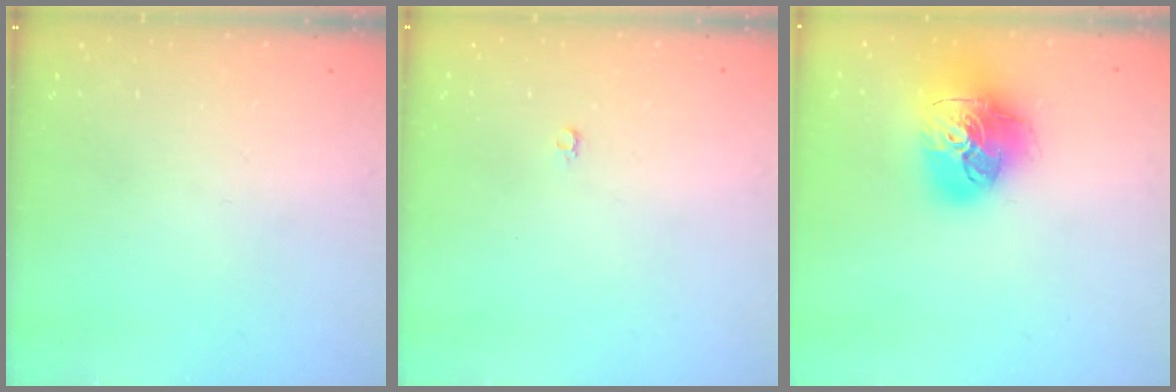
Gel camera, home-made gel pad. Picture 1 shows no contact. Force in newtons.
{"total": 2.2, "press": 2.2, "slide": 0.2}
{"total": 20.5, "press": 20.4, "slide": 2.4}